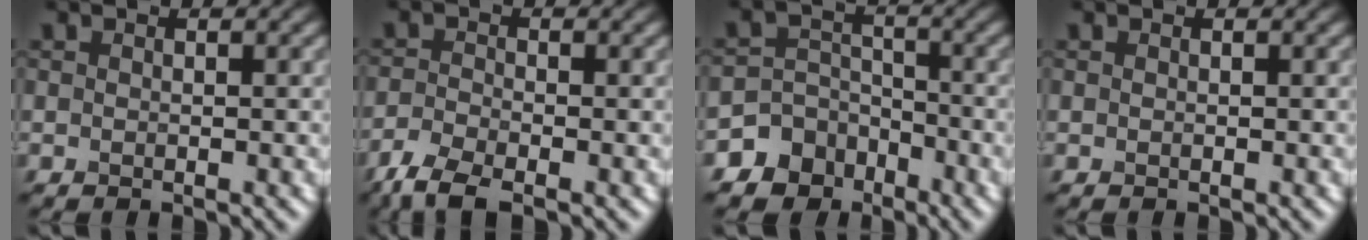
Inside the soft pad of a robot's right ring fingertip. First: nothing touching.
{"total": 3.6, "force": [-2.6, 1.0, 2.1], "torque": [-0.049, -0.010, -0.064]}
{"total": 8.0, "force": [-5.3, 5.9, 0.6], "torque": [0.009, -0.016, -0.113]}
{"total": 0.0}